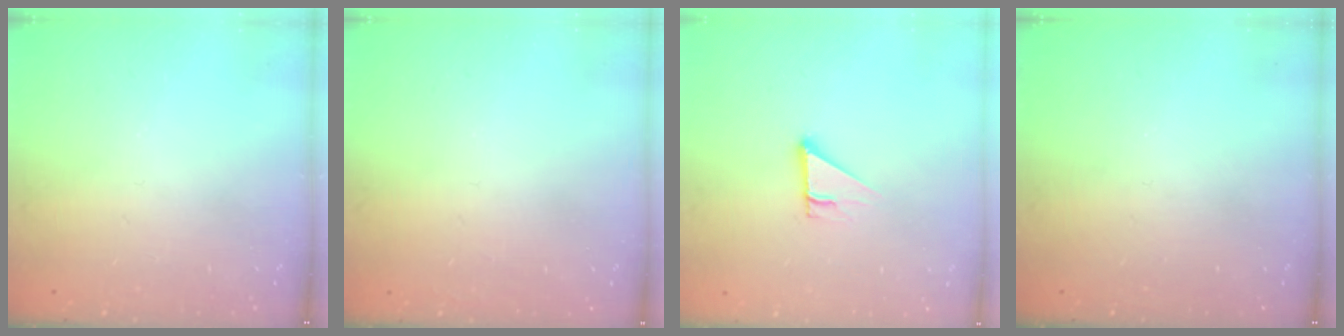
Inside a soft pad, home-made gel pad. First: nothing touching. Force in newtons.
{"total": 1.5, "press": 1.5, "slide": 0.1}
{"total": 2.7, "press": 2.7, "slide": 0.0}
{"total": 0.0}